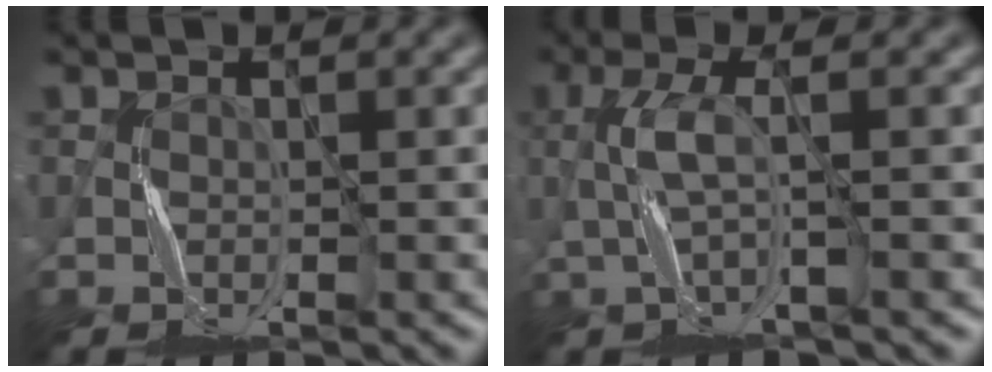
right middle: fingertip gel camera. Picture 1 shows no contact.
{"total": 2.2, "force": [-0.5, 0.0, 2.2], "torque": [-0.052, 0.009, -0.012]}